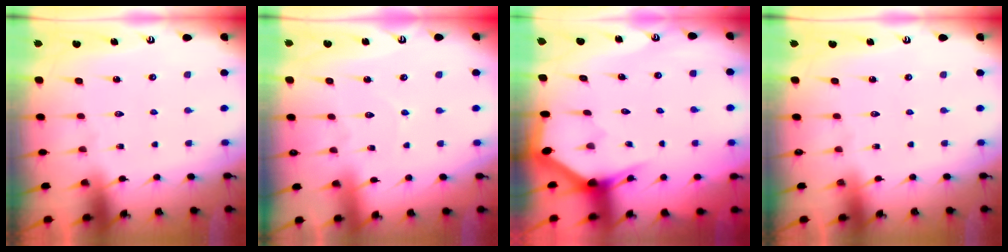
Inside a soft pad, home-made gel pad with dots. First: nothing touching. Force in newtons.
{"total": 4.3, "press": 4.3, "slide": 0.4}
{"total": 2.9, "press": 2.9, "slide": 0.1}
{"total": 0.0}